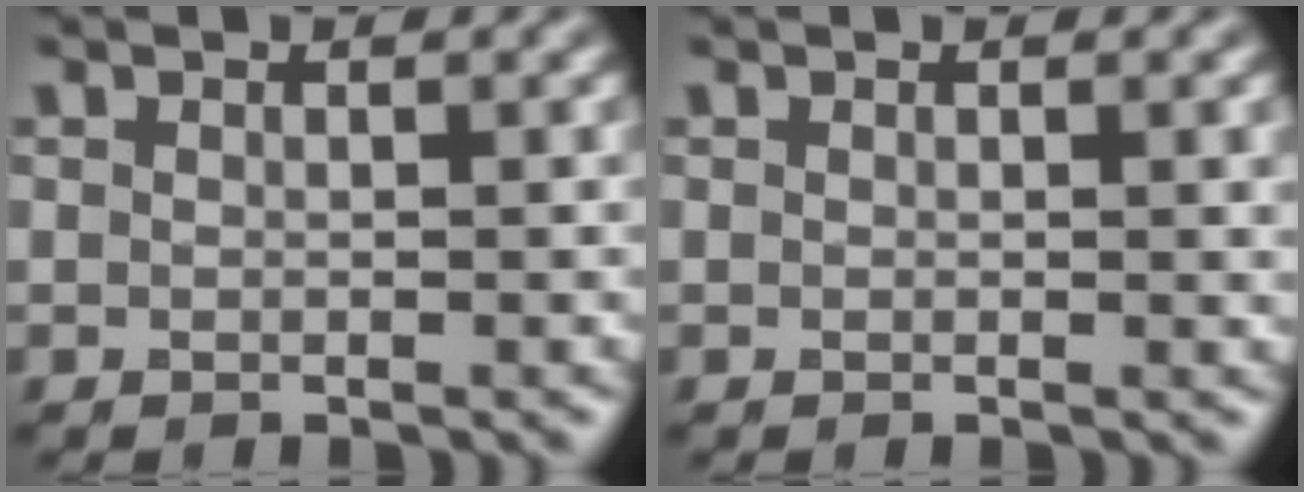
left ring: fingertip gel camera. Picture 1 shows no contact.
{"total": 1.1, "force": [0.3, 0.3, 1.0], "torque": [-0.008, 0.001, 0.002]}